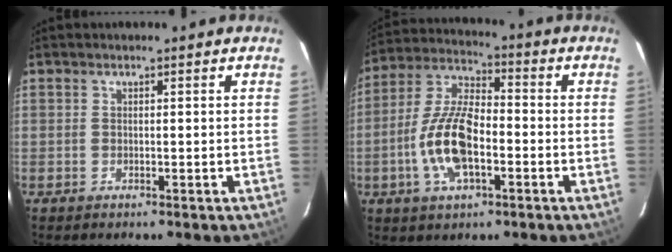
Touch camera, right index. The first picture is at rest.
{"total": 13.2, "force": [-3.8, 5.6, 11.3], "torque": [-0.240, 0.004, -0.073]}